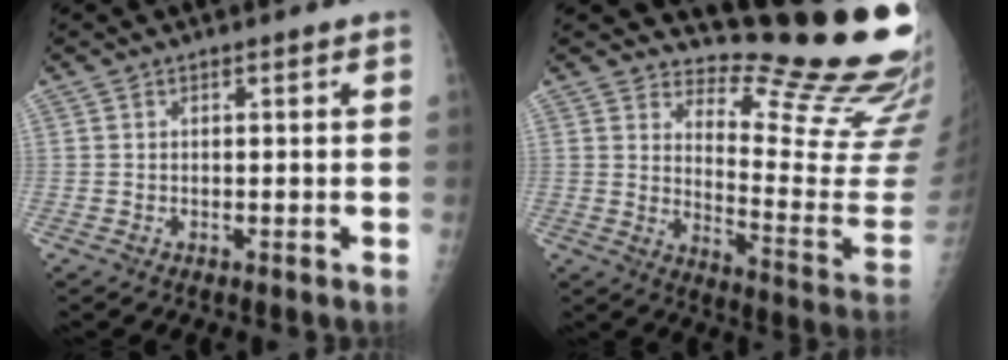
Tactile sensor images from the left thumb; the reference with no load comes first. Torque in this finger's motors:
{"motor_torque": [0.50, 0.21, -0.22, -0.90, 0.06]}